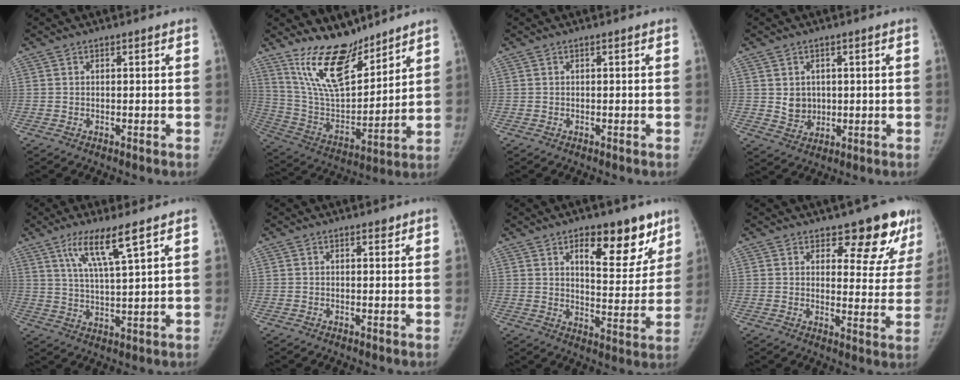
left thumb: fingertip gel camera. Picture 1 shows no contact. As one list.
[{"total": 17.1, "force": [13.2, 6.5, 8.8], "torque": [-0.119, -0.084, 0.253]}, {"total": 0.0}, {"total": 4.8, "force": [0.6, 4.2, 2.2], "torque": [-0.016, -0.007, 0.022]}, {"total": 9.0, "force": [5.4, 0.8, 7.2], "torque": [-0.139, -0.027, 0.106]}, {"total": 0.8, "force": [0.6, 0.4, 0.3], "torque": [0.000, -0.005, 0.006]}, {"total": 14.2, "force": [8.4, 6.6, 9.4], "torque": [-0.071, -0.050, 0.123]}, {"total": 11.0, "force": [8.5, 4.9, 5.1], "torque": [-0.013, -0.060, 0.096]}]